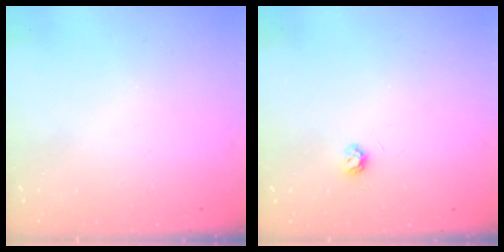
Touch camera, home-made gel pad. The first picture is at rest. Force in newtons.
{"total": 3.9, "press": 3.8, "slide": 0.6}